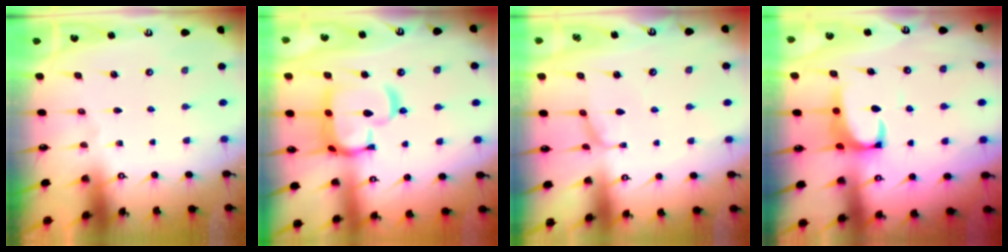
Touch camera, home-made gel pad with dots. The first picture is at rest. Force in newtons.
{"total": 15.5, "press": 15.4, "slide": 1.6}
{"total": 1.5, "press": 1.3, "slide": 0.5}
{"total": 2.4, "press": 2.3, "slide": 0.9}